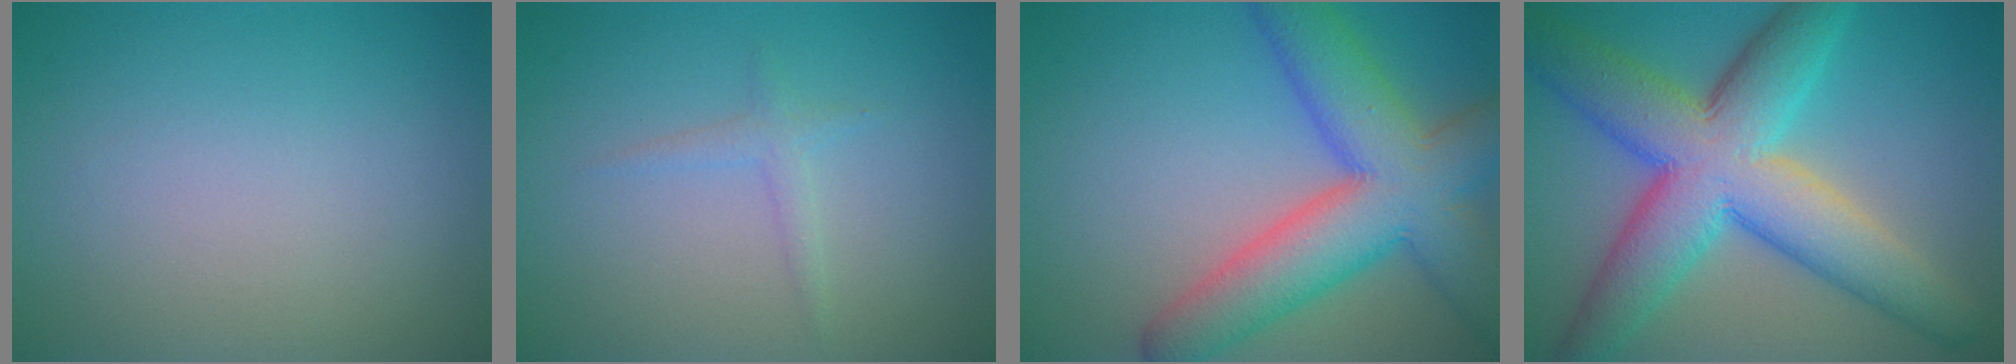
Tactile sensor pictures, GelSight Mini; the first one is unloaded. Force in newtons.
{"total": 1.1, "press": 1.1, "slide": 0.1}
{"total": 10.1, "press": 10.1, "slide": 0.5}
{"total": 11.5, "press": 11.5, "slide": 0.5}